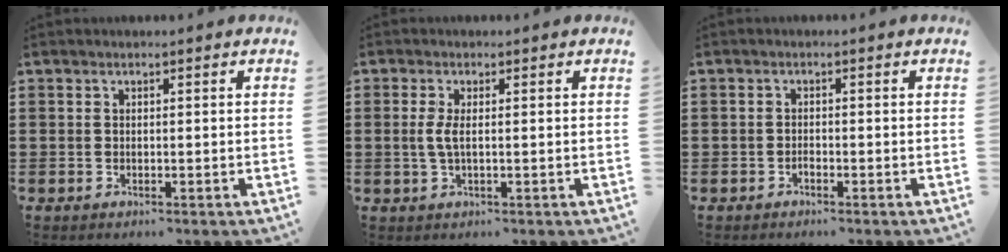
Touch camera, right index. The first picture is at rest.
{"total": 2.7, "force": [0.0, 0.6, 2.7], "torque": [-0.066, -0.006, -0.005]}
{"total": 0.8, "force": [-0.6, 0.4, 0.4], "torque": [-0.008, -0.002, -0.011]}